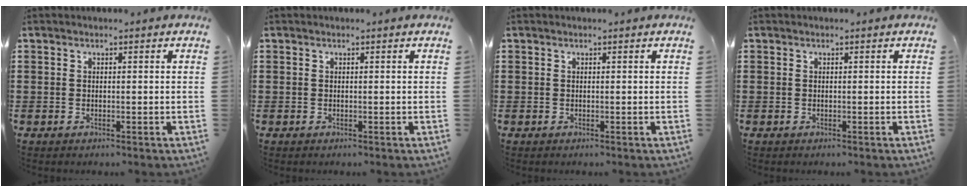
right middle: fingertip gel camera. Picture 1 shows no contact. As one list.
[{"total": 0.0}, {"total": 0.0}, {"total": 0.0}]